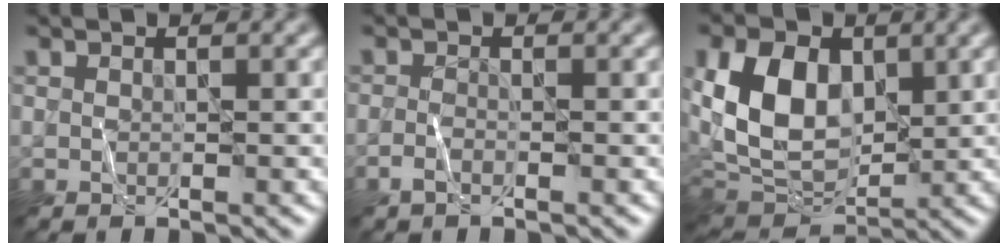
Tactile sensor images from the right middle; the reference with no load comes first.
{"total": 1.1, "force": [-0.7, 0.4, 0.7], "torque": [-0.016, 0.003, -0.015]}
{"total": 9.2, "force": [1.7, 6.2, 6.6], "torque": [-0.147, -0.003, 0.027]}